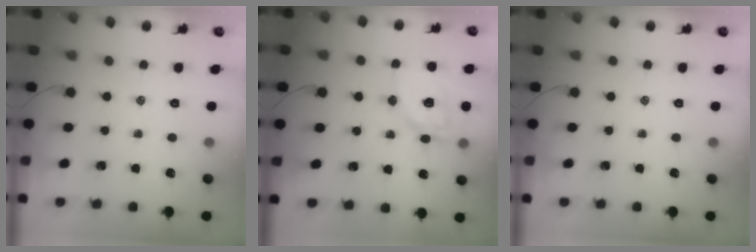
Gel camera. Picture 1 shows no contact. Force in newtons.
{"total": 12.0, "press": 11.8, "slide": 2.5}
{"total": 0.0}